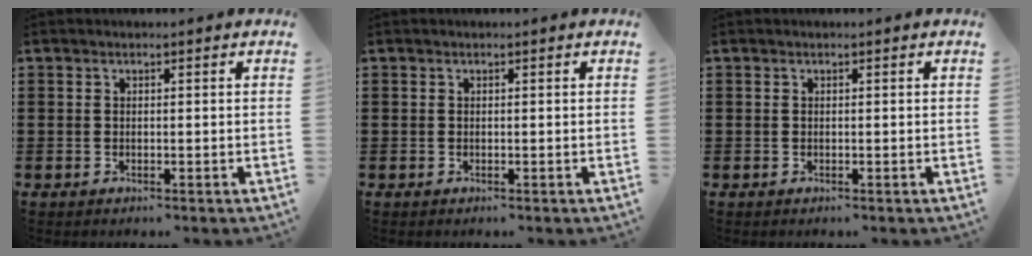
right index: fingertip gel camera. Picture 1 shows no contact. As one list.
[{"total": 0.0}, {"total": 0.0}]